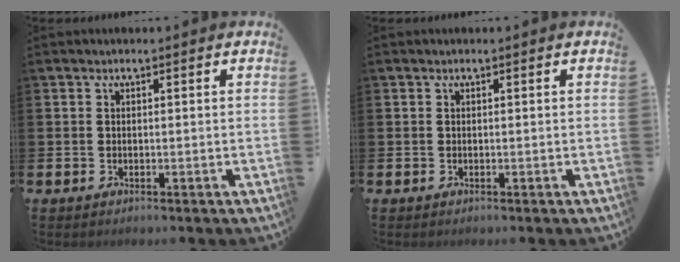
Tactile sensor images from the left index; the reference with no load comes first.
{"total": 0.0}